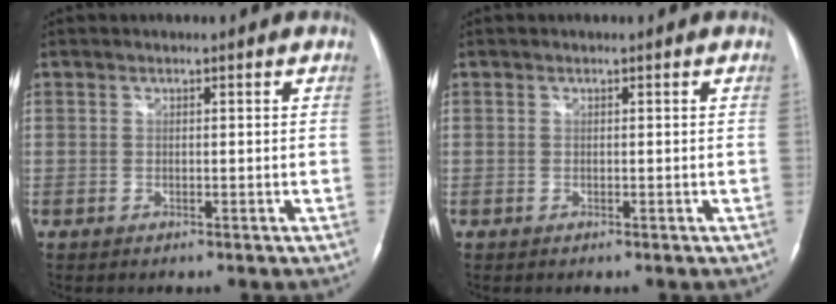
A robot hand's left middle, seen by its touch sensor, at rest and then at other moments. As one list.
[{"total": 0.0}]